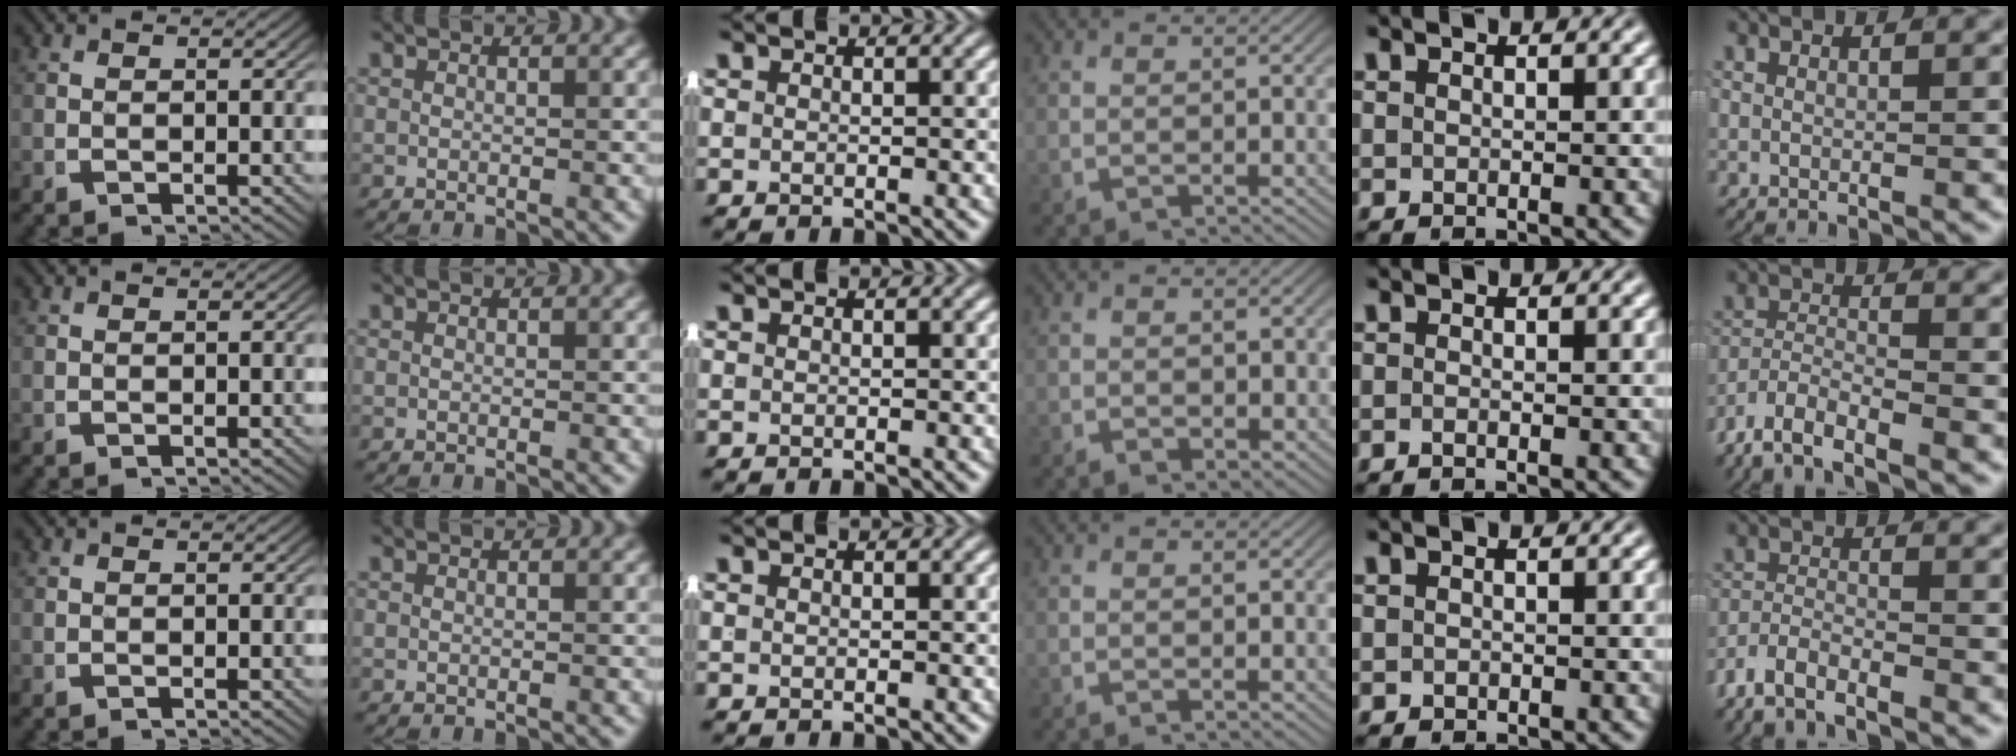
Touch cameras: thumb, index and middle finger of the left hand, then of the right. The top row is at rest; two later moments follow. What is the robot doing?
{"motion": "lift_and_place", "object": "shirt"}